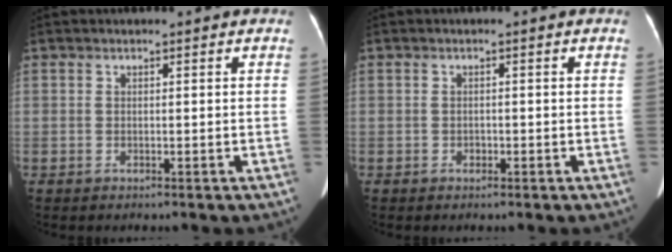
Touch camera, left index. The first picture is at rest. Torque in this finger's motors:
{"motor_torque": [-0.02, 0.00, 0.00, 0.00]}